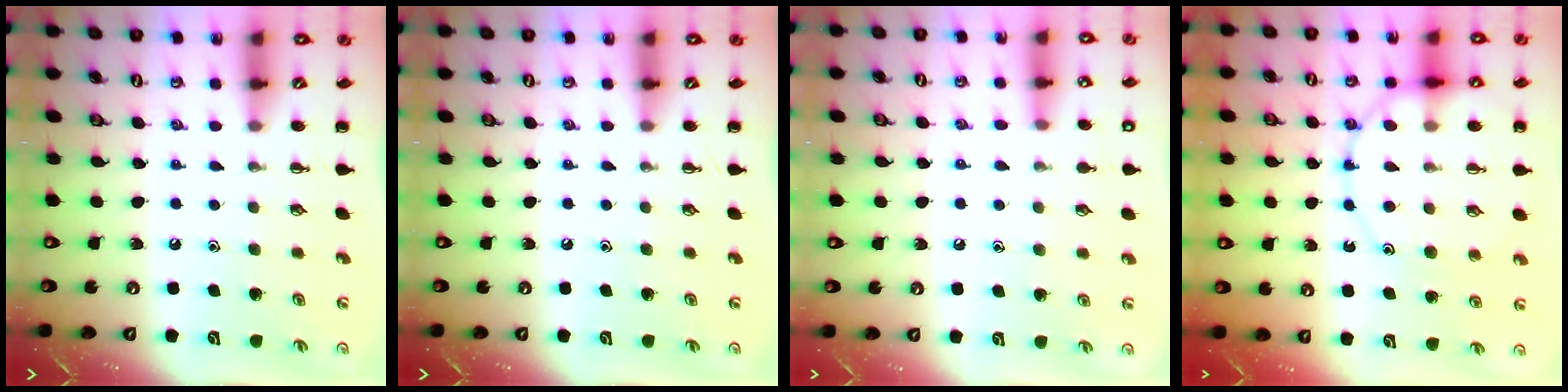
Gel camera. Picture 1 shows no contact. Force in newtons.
{"total": 0.0}
{"total": 7.5, "press": 7.1, "slide": 2.4}
{"total": 14.8, "press": 14.7, "slide": 1.4}